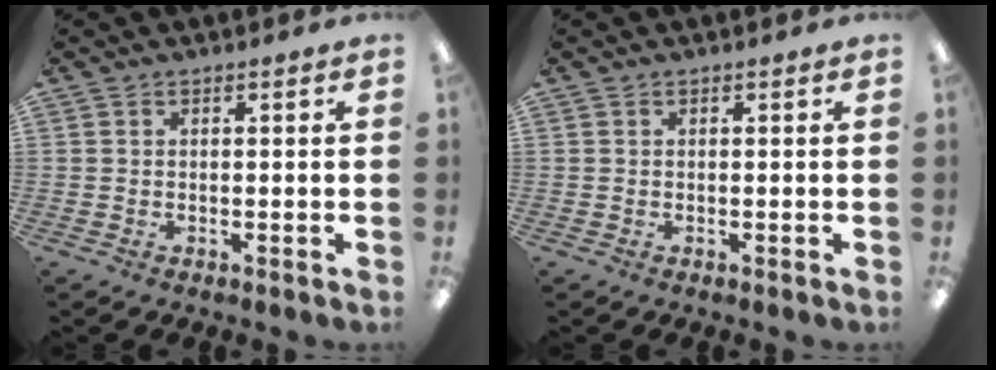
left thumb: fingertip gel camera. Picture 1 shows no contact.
{"total": 0.0}